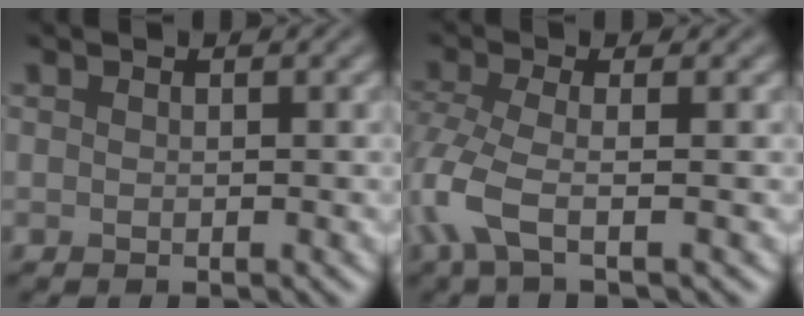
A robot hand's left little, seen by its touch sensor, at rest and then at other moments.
{"total": 4.5, "force": [-1.8, 1.2, 3.9], "torque": [-0.099, -0.008, -0.047]}